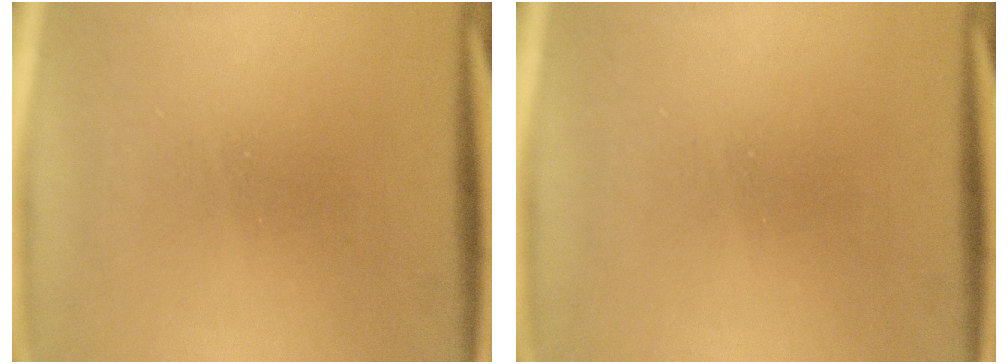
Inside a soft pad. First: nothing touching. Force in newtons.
{"total": 0.0}